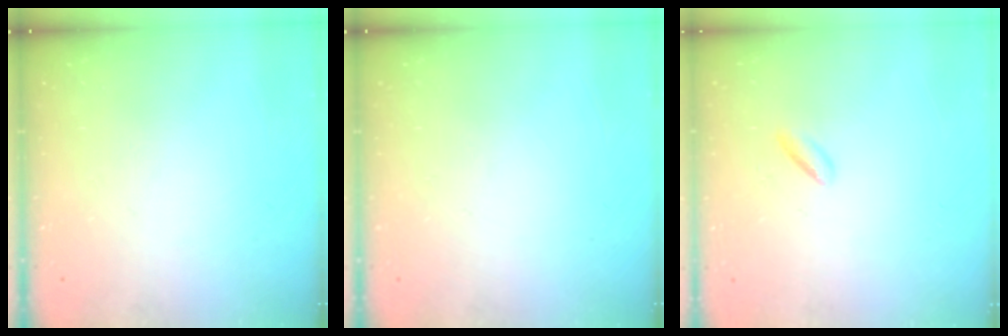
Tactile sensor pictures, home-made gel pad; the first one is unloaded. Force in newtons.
{"total": 0.0}
{"total": 2.8, "press": 2.6, "slide": 0.9}